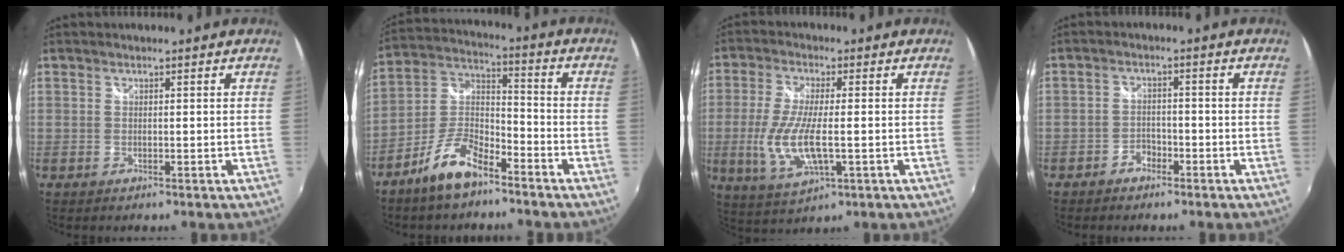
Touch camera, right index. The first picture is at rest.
{"total": 10.6, "force": [-7.3, 3.8, 6.7], "torque": [-0.146, 0.017, -0.136]}
{"total": 10.8, "force": [-2.0, 3.3, 10.1], "torque": [-0.212, -0.017, -0.033]}
{"total": 2.9, "force": [-2.2, 1.8, 0.8], "torque": [-0.023, 0.006, -0.036]}